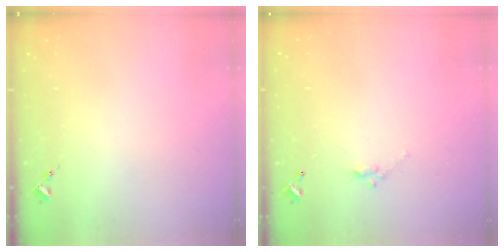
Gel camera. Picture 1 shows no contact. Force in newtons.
{"total": 4.9, "press": 4.9, "slide": 0.2}